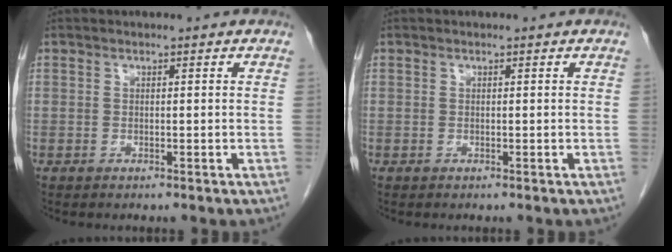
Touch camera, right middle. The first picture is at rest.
{"total": 0.0}